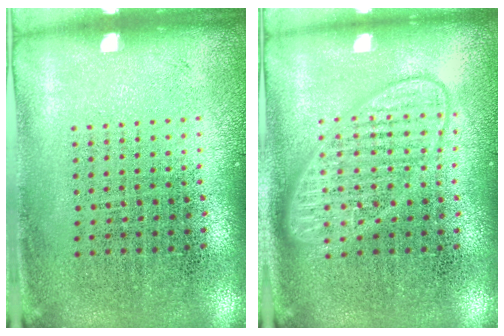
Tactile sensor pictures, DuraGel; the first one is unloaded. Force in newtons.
{"total": 3.1, "press": 3.0, "slide": 0.5}